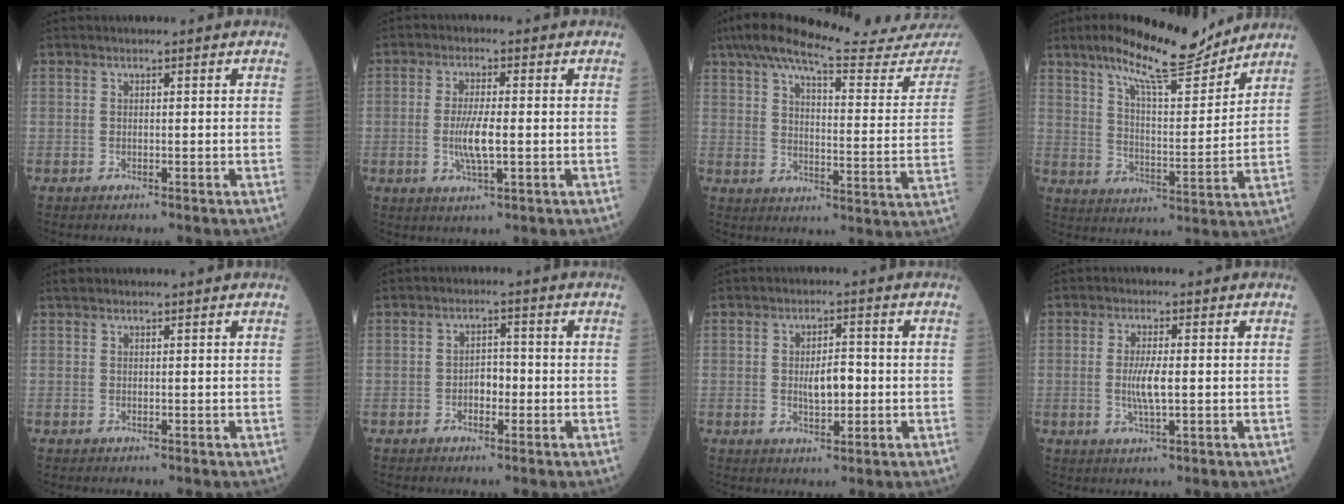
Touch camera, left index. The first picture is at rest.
{"total": 5.4, "force": [-0.8, 0.8, 5.2], "torque": [-0.110, -0.011, -0.015]}
{"total": 26.8, "force": [24.2, 1.2, 11.5], "torque": [-0.182, -0.068, 0.307]}
{"total": 13.4, "force": [11.1, 2.0, 7.3], "torque": [-0.122, -0.003, 0.180]}
{"total": 1.0, "force": [0.9, 0.3, 0.4], "torque": [-0.014, 0.014, 0.018]}
{"total": 2.8, "force": [-0.9, 1.5, 2.1], "torque": [-0.031, 0.007, -0.018]}
{"total": 4.5, "force": [-0.4, 1.8, 4.1], "torque": [-0.073, 0.001, -0.006]}
{"total": 4.3, "force": [-0.3, 0.6, 4.3], "torque": [-0.089, -0.009, -0.005]}